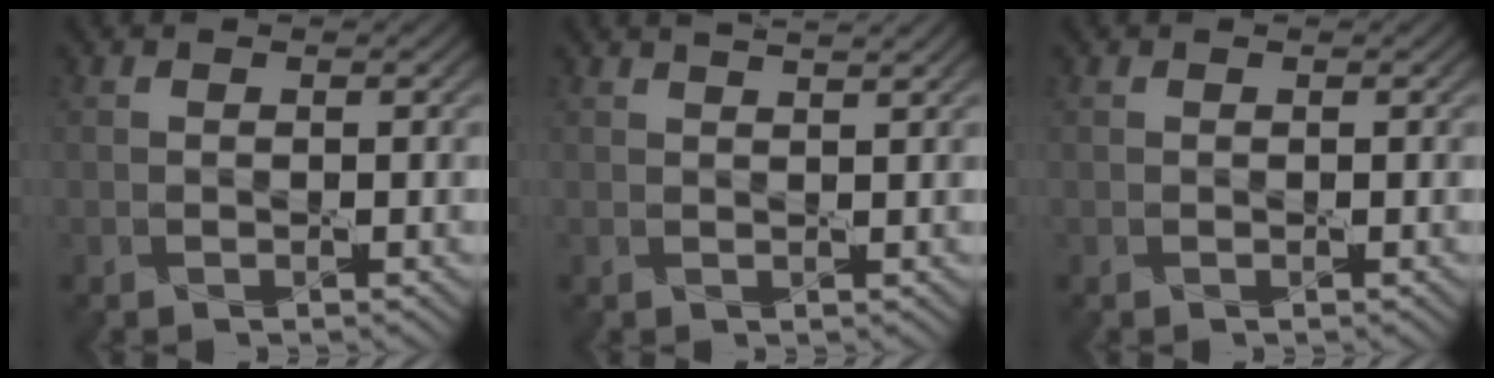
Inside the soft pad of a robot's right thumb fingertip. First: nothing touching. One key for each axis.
{"total": 2.0, "fx": 1.6, "fy": 0.4, "fz": 1.2, "tx": -0.013, "ty": 0.002, "tz": 0.013}
{"total": 0.0}